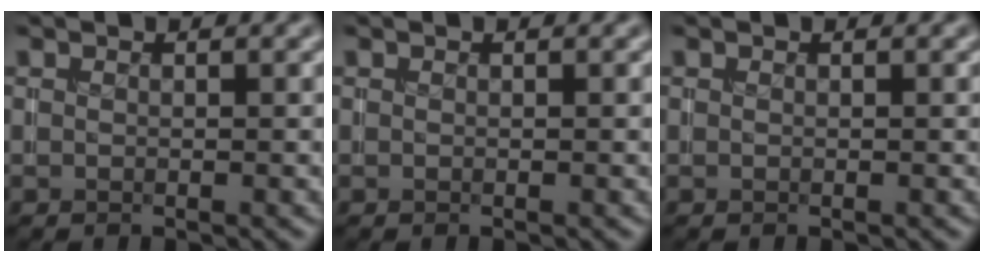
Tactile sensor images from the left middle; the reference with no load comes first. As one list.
[{"total": 0.0}, {"total": 0.0}]